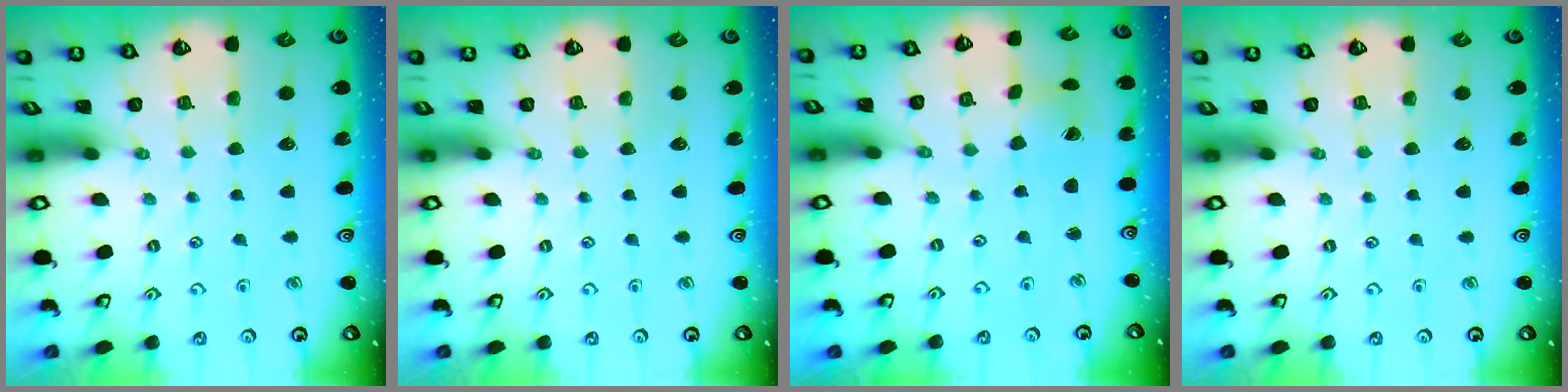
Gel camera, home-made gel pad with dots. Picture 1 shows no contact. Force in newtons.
{"total": 0.0}
{"total": 1.6, "press": 1.5, "slide": 0.3}
{"total": 0.0}